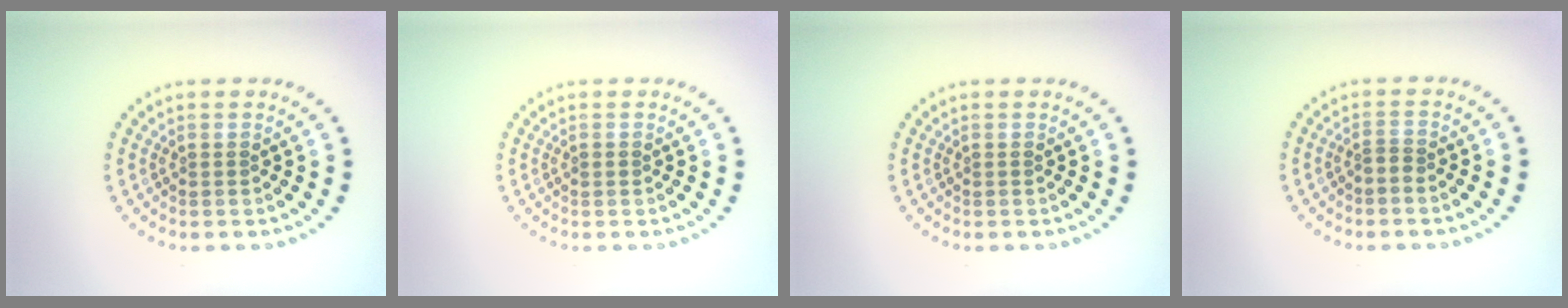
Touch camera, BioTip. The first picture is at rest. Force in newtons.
{"total": 0.5, "press": 0.5, "slide": 0.2}
{"total": 0.0}
{"total": 0.8, "press": 0.6, "slide": 0.6}